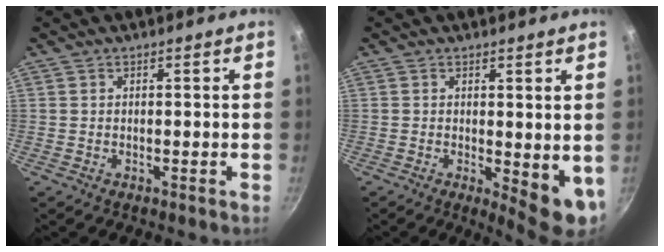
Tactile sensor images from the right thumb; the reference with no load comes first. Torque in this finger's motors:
{"motor_torque": [-0.03, 0.79, -0.04, 0.06, 0.06]}